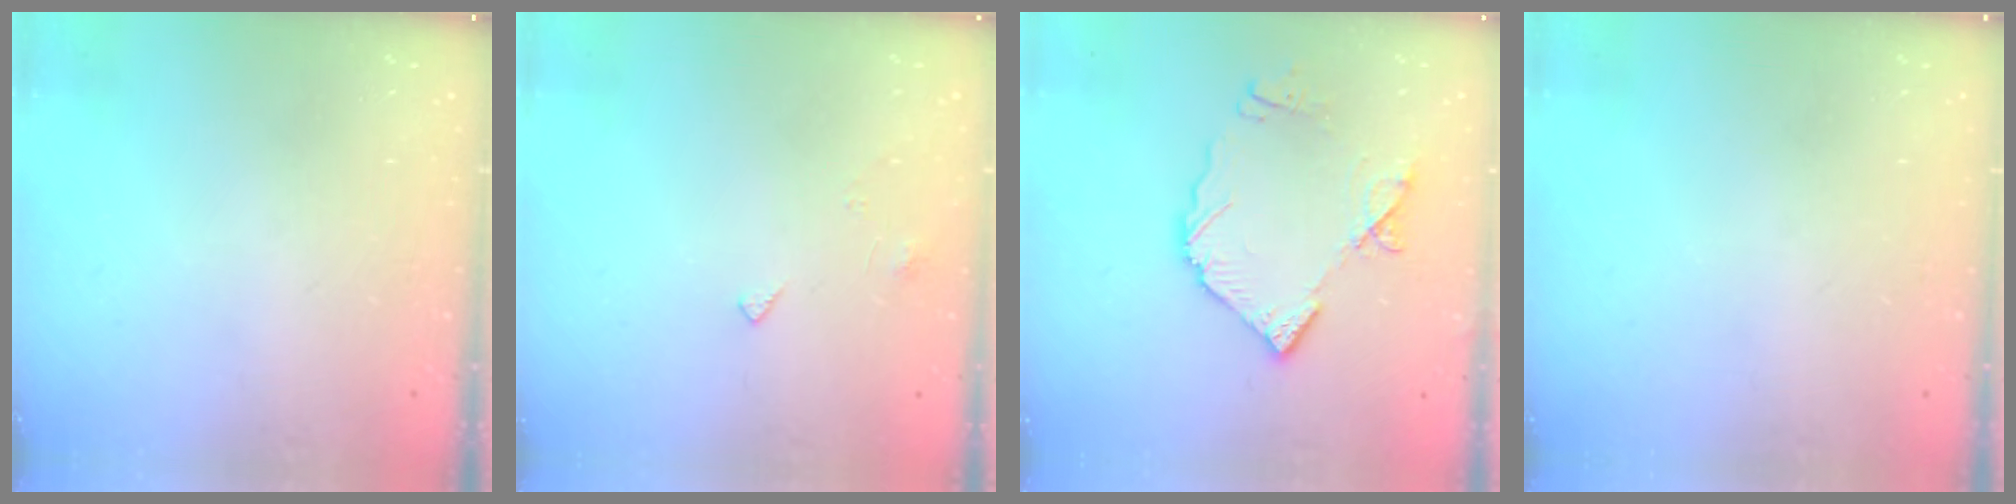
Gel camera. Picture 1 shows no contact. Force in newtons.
{"total": 2.8, "press": 2.8, "slide": 0.4}
{"total": 12.0, "press": 11.9, "slide": 1.5}
{"total": 0.0}